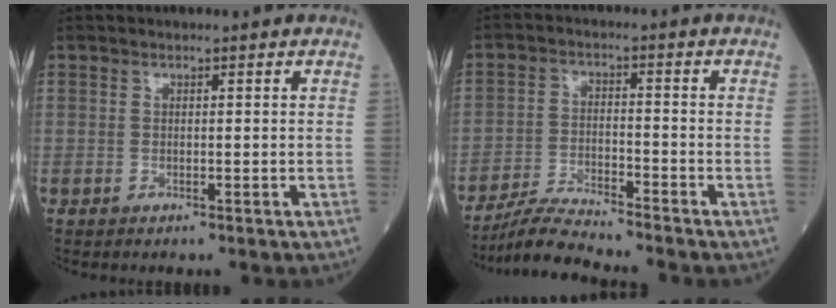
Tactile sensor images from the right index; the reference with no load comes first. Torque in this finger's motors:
{"motor_torque": [0.15, -0.31, 0.07, -0.01]}